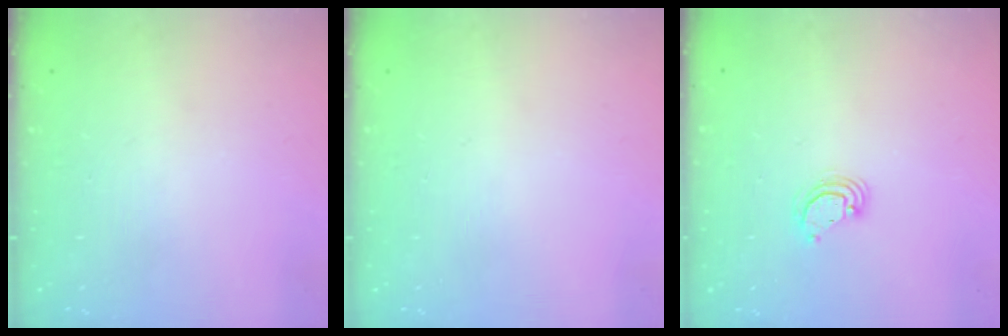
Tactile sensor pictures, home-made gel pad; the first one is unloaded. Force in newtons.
{"total": 0.0}
{"total": 3.7, "press": 3.7, "slide": 0.3}